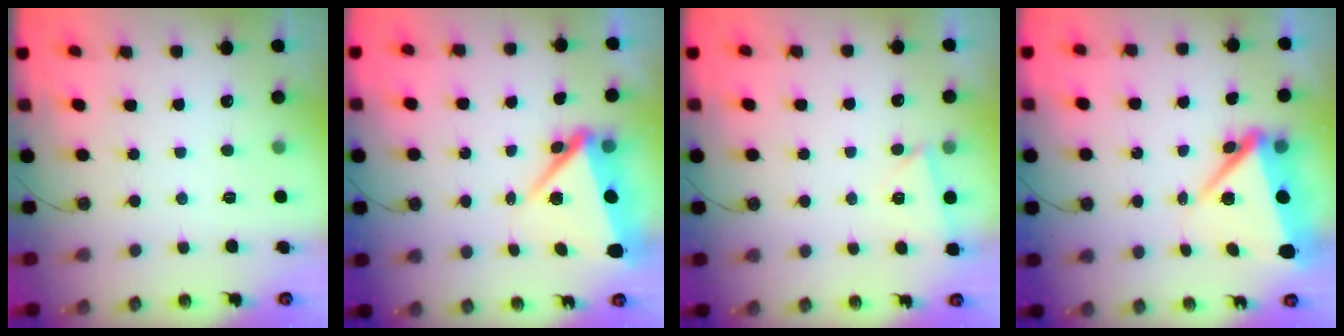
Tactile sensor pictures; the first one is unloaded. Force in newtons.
{"total": 7.3, "press": 7.0, "slide": 2.0}
{"total": 2.9, "press": 2.8, "slide": 0.6}
{"total": 7.9, "press": 7.8, "slide": 1.1}